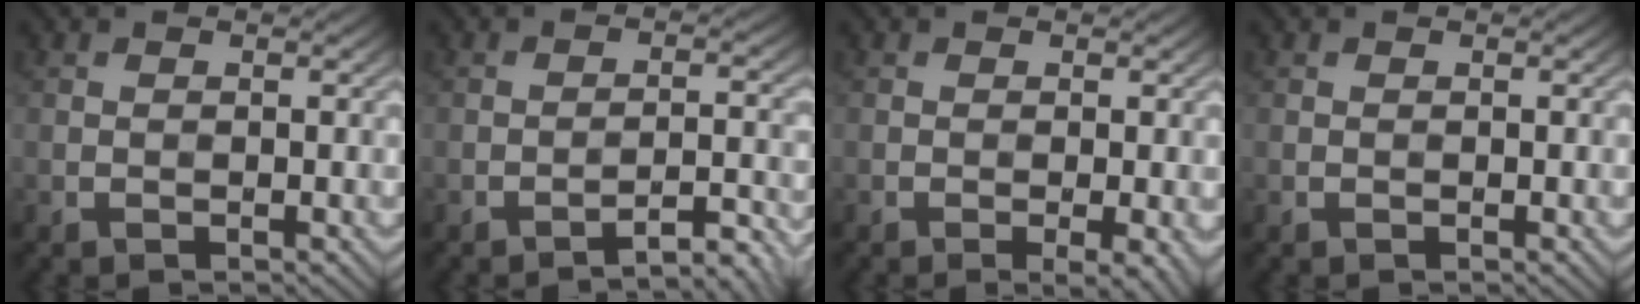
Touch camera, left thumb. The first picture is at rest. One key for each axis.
{"total": 4.1, "fx": -3.4, "fy": 0.4, "fz": 2.1, "tx": -0.025, "ty": 0.018, "tz": -0.052}
{"total": 2.6, "fx": -1.0, "fy": 0.5, "fz": 2.3, "tx": -0.038, "ty": -0.003, "tz": -0.014}
{"total": 0.0}